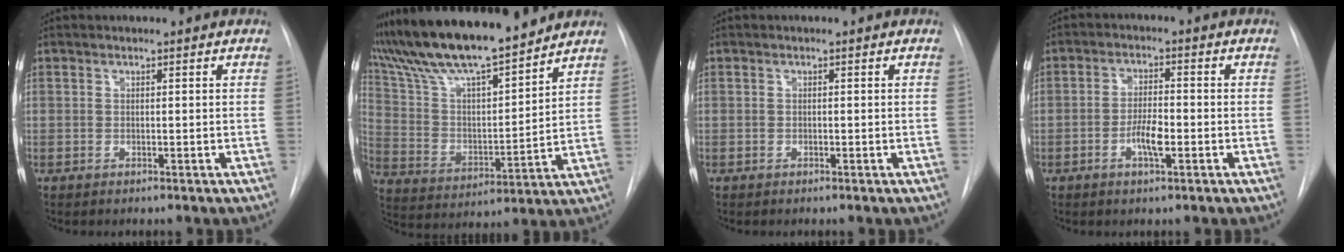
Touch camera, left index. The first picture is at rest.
{"total": 18.4, "force": [16.0, 2.1, 8.9], "torque": [-0.165, 0.007, 0.287]}
{"total": 0.0}
{"total": 4.4, "force": [-1.6, 1.1, 4.0], "torque": [-0.076, 0.002, -0.029]}